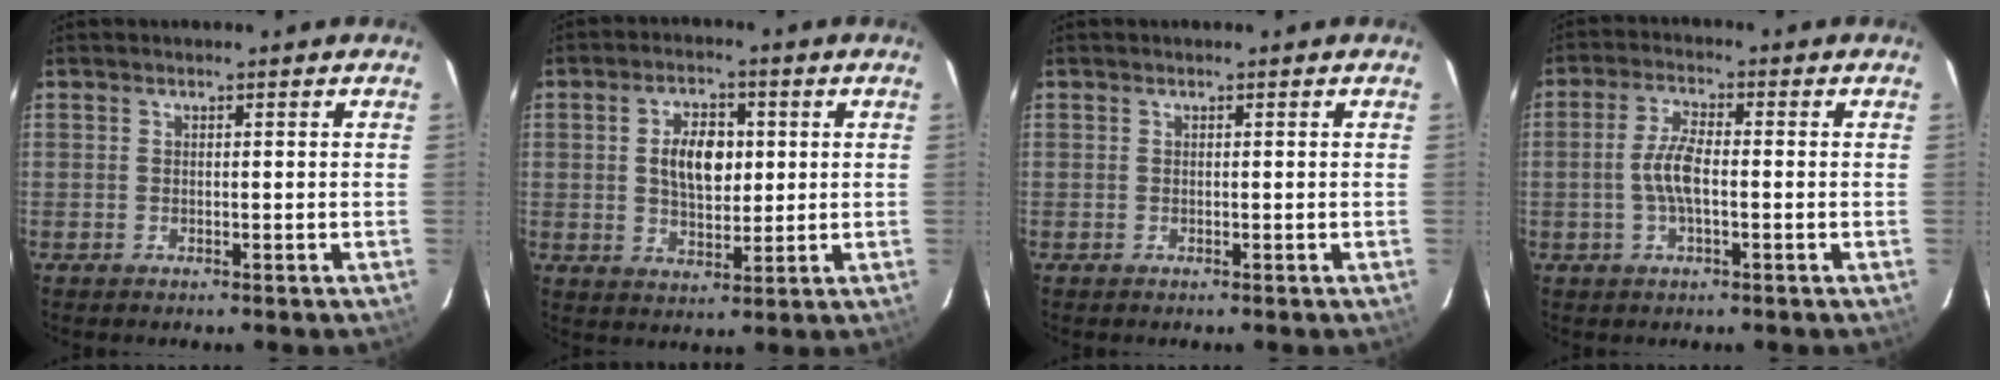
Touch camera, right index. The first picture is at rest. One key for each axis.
{"total": 8.2, "fx": 1.2, "fy": 4.7, "fz": 6.6, "tx": -0.116, "ty": 0.012, "tz": 0.026}
{"total": 0.0}
{"total": 5.8, "fx": -0.9, "fy": 1.9, "fz": 5.4, "tx": -0.112, "ty": 0.006, "tz": -0.018}